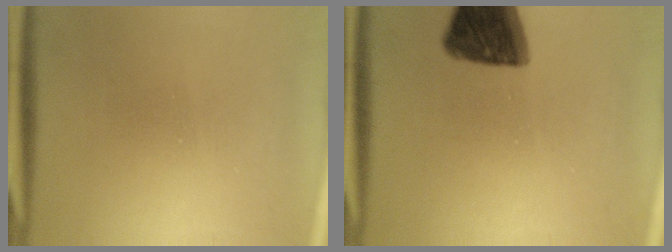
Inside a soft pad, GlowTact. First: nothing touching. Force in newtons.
{"total": 12.8}